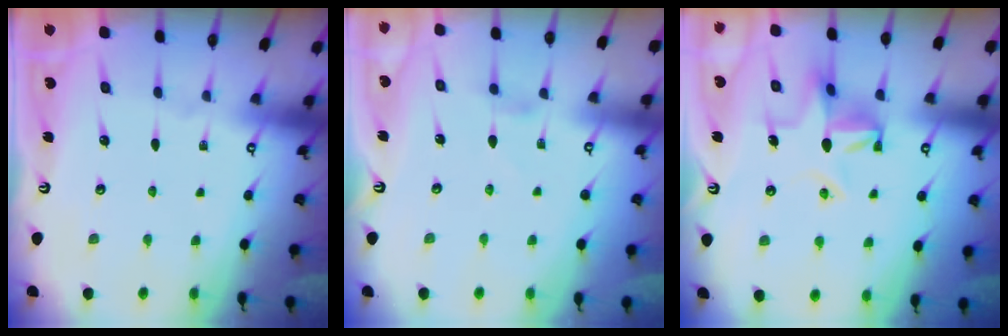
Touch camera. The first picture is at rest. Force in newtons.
{"total": 0.7, "press": 0.6, "slide": 0.3}
{"total": 7.7, "press": 7.7, "slide": 1.1}